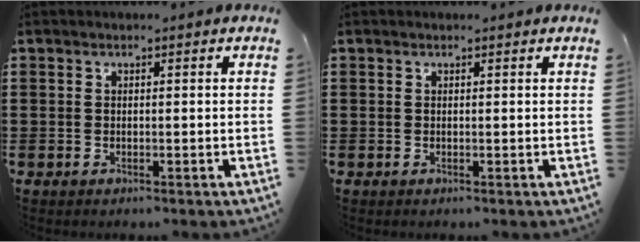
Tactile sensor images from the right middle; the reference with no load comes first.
{"total": 0.0}